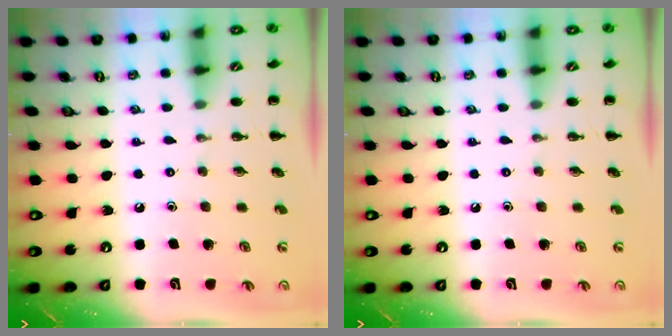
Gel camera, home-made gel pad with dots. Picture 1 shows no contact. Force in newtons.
{"total": 0.0}